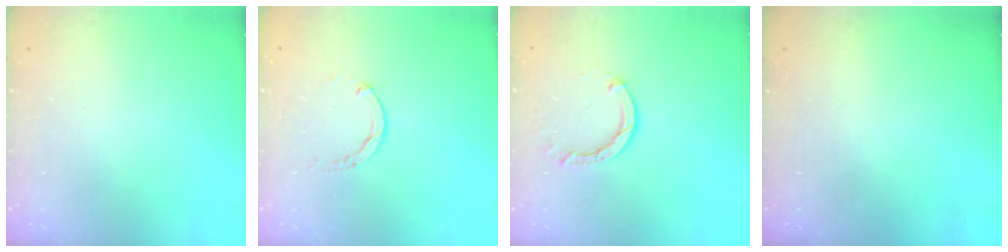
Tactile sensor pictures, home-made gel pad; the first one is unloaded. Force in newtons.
{"total": 1.2, "press": 1.2, "slide": 0.3}
{"total": 3.0, "press": 3.0, "slide": 0.4}
{"total": 0.0}